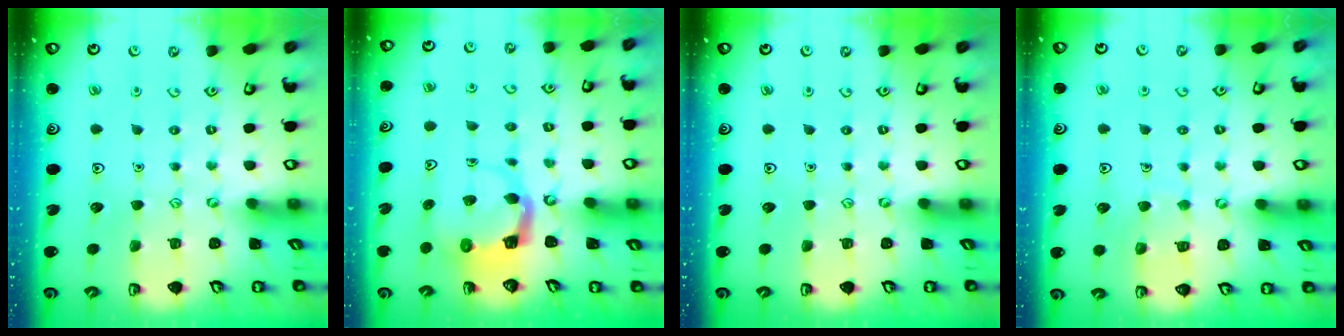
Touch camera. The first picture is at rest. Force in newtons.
{"total": 3.8, "press": 3.7, "slide": 0.6}
{"total": 0.0}
{"total": 6.7, "press": 6.7, "slide": 0.4}